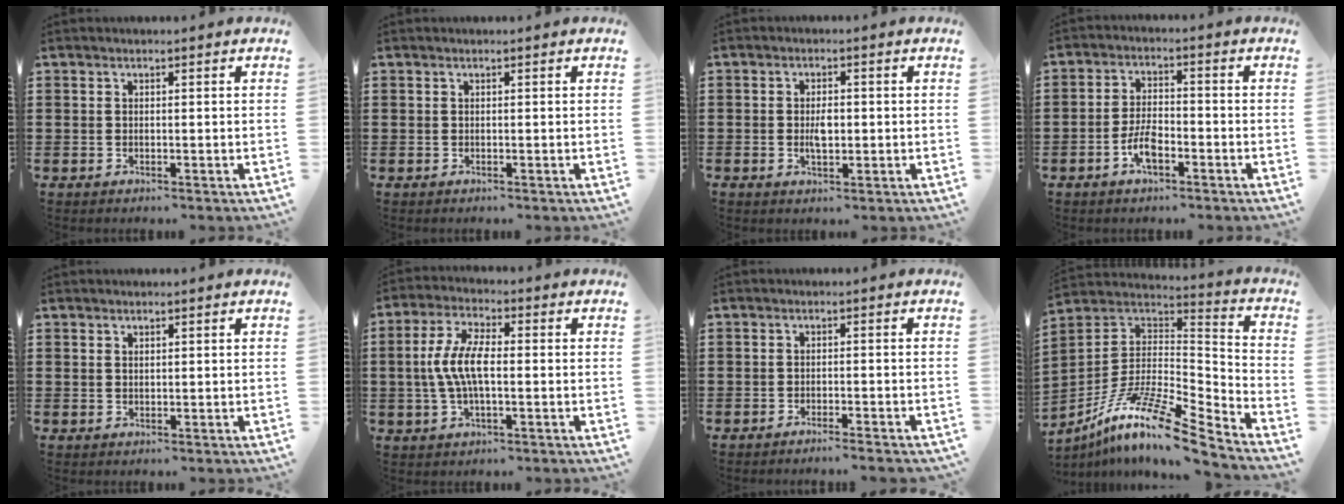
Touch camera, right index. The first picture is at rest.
{"total": 0.0}
{"total": 2.9, "force": [-0.3, 1.4, 2.5], "torque": [-0.048, 0.002, -0.005]}
{"total": 5.0, "force": [-2.3, 2.2, 3.9], "torque": [-0.093, -0.001, -0.049]}
{"total": 0.7, "force": [0.5, 0.4, 0.4], "torque": [-0.010, 0.002, 0.009]}
{"total": 7.4, "force": [-0.4, 2.8, 6.8], "torque": [-0.158, -0.005, -0.016]}
{"total": 1.8, "force": [-1.6, -0.3, 0.6], "torque": [-0.010, 0.001, -0.031]}
{"total": 13.0, "force": [-8.9, 2.2, 9.3], "torque": [-0.193, 0.000, -0.176]}